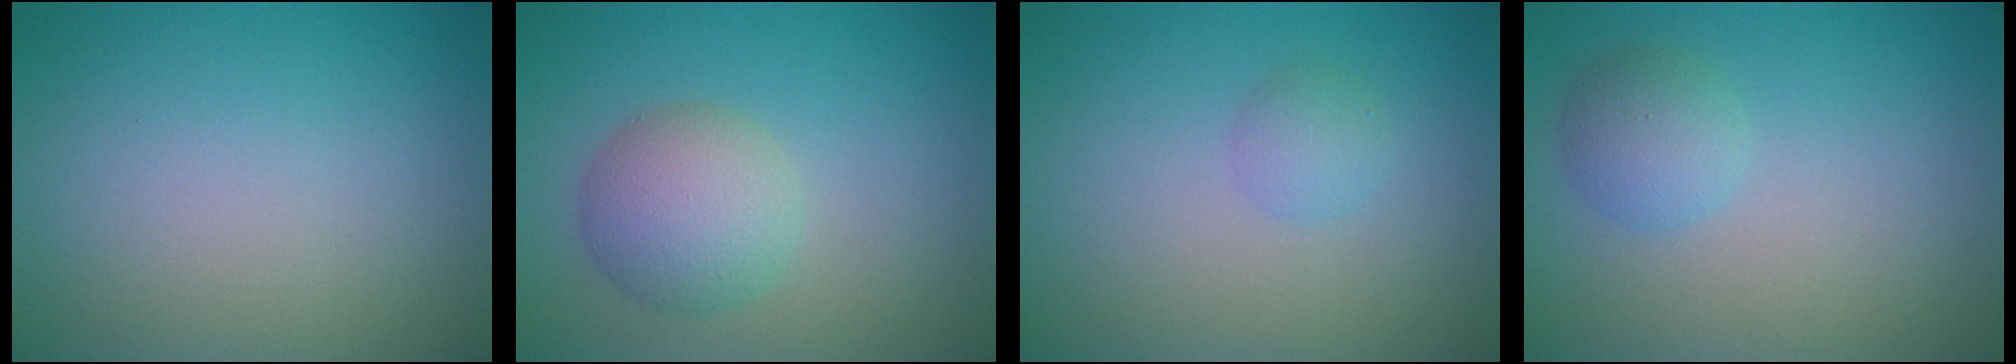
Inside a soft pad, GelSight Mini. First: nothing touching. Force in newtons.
{"total": 4.4, "press": 4.4, "slide": 0.0}
{"total": 1.4, "press": 1.4, "slide": 0.1}
{"total": 2.3, "press": 2.3, "slide": 0.1}